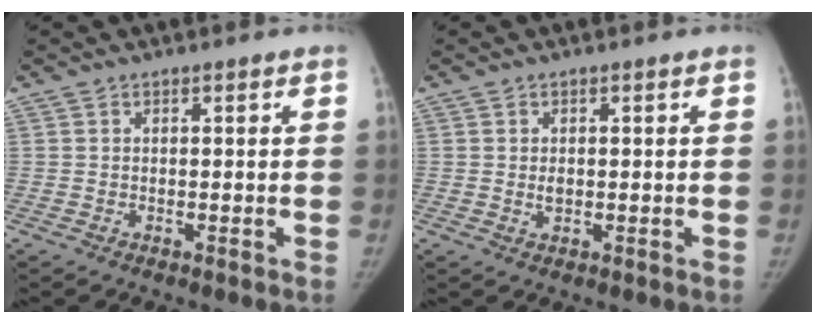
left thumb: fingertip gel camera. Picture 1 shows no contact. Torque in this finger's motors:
{"motor_torque": [-0.08, -0.08, 0.01, 0.17, 0.01]}